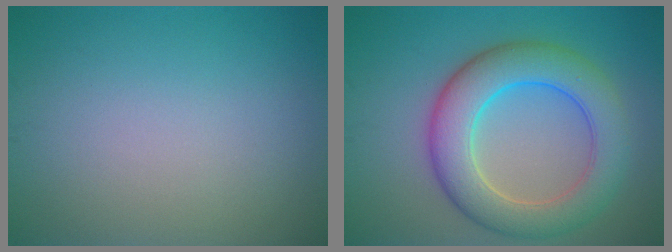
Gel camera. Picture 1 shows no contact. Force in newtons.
{"total": 7.9, "press": 7.9, "slide": 0.1}